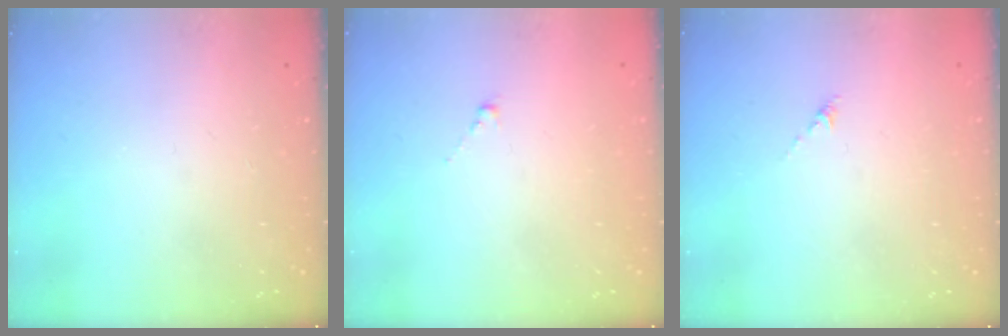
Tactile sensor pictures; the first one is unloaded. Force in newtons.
{"total": 0.8, "press": 0.7, "slide": 0.5}
{"total": 0.0}